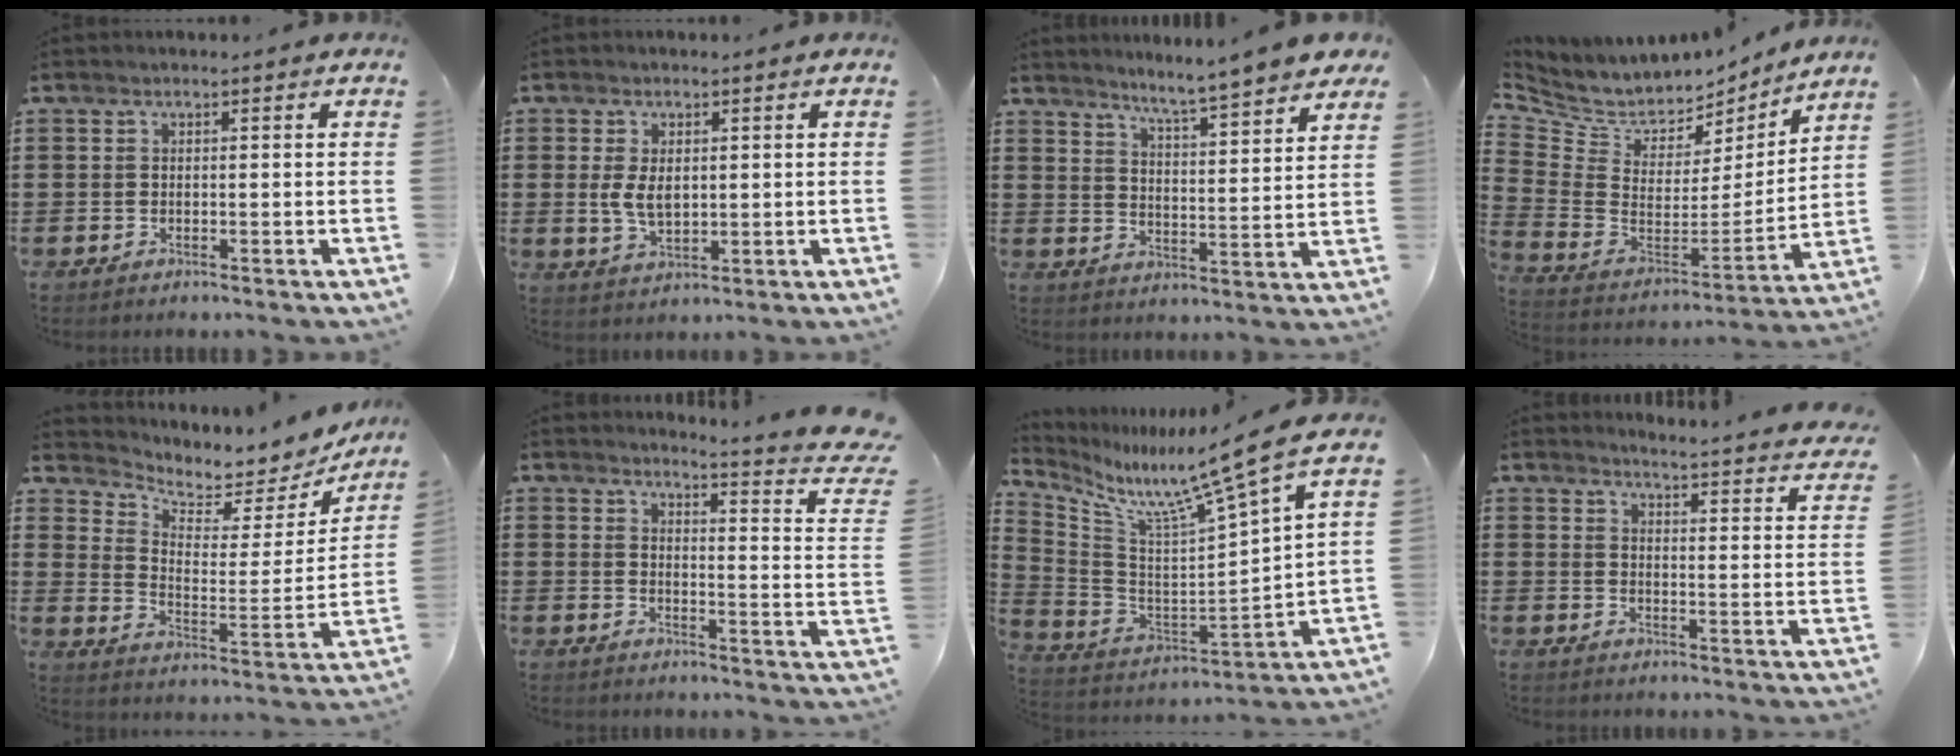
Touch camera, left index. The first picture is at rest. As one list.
[{"total": 4.4, "force": [0.6, 2.5, 3.5], "torque": [-0.087, 0.001, 0.007]}, {"total": 5.4, "force": [5.0, -1.1, 1.8], "torque": [-0.056, -0.037, 0.081]}, {"total": 6.0, "force": [5.0, 3.2, 0.9], "torque": [-0.056, -0.046, 0.089]}, {"total": 4.4, "force": [4.0, 1.5, 0.8], "torque": [-0.045, -0.034, 0.064]}, {"total": 4.6, "force": [3.9, -0.5, 2.3], "torque": [-0.041, -0.044, 0.056]}, {"total": 9.5, "force": [7.7, -1.7, 5.2], "torque": [-0.117, -0.082, 0.111]}, {"total": 3.2, "force": [3.2, -0.5, 0.6], "torque": [-0.022, -0.038, 0.046]}]